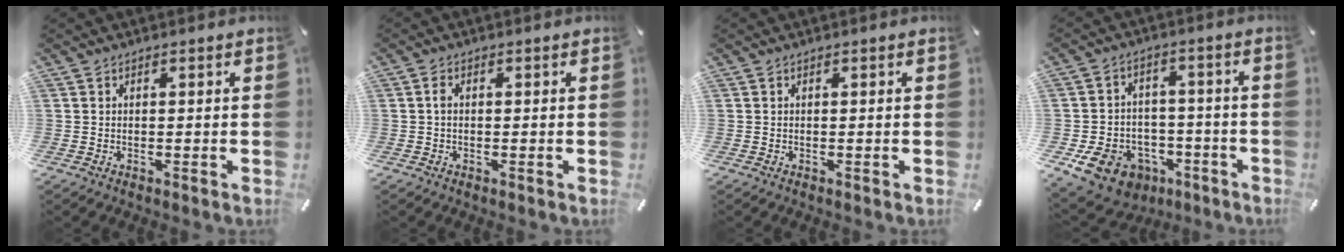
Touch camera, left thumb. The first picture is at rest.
{"total": 1.6, "force": [0.1, 0.9, 1.3], "torque": [-0.027, 0.004, 0.000]}
{"total": 0.0}
{"total": 11.3, "force": [-5.6, 8.8, 4.5], "torque": [-0.087, 0.043, -0.091]}